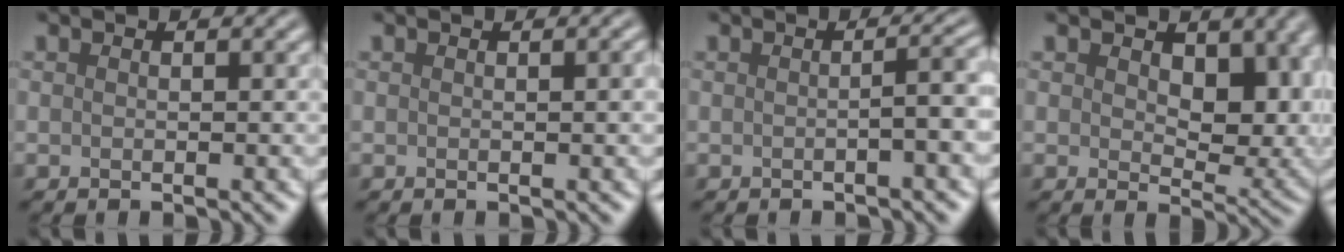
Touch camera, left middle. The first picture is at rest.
{"total": 1.0, "force": [0.1, 0.2, 0.9], "torque": [-0.011, 0.002, 0.002]}
{"total": 2.6, "force": [-0.3, 0.7, 2.5], "torque": [-0.026, 0.012, -0.012]}
{"total": 7.3, "force": [1.8, 4.4, 5.6], "torque": [-0.076, -0.012, 0.029]}